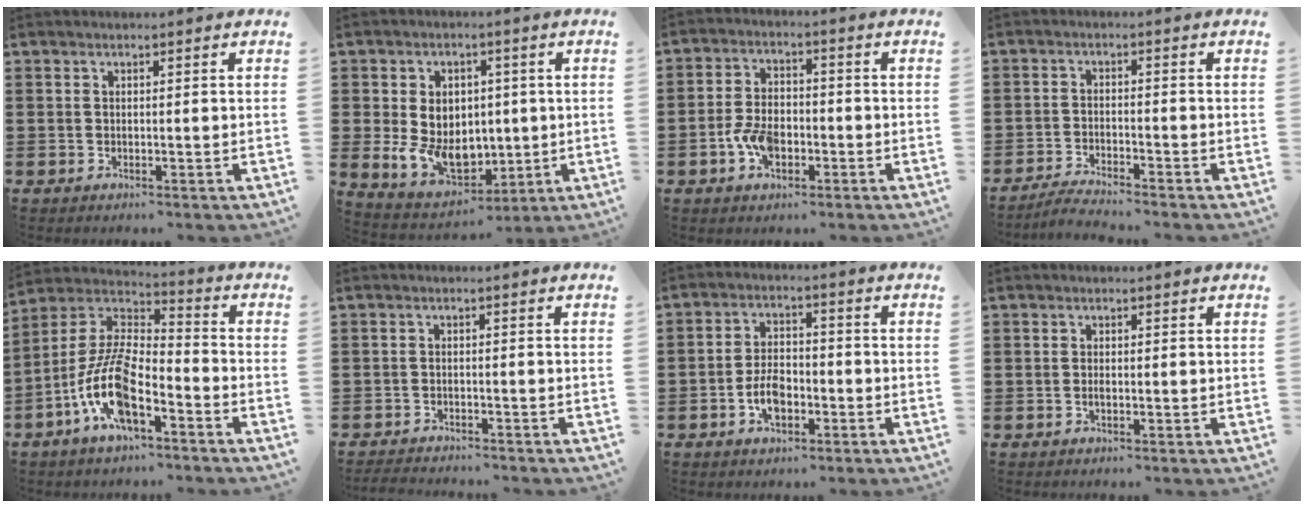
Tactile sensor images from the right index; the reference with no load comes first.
{"total": 8.5, "force": [-0.1, 6.8, 5.2], "torque": [-0.118, 0.006, -0.003]}
{"total": 5.6, "force": [-1.9, 3.3, 4.1], "torque": [-0.100, 0.000, -0.039]}
{"total": 2.9, "force": [-2.8, -0.2, 0.6], "torque": [-0.013, 0.001, -0.056]}
{"total": 11.8, "force": [-6.1, 4.1, 9.1], "torque": [-0.219, -0.011, -0.125]}
{"total": 1.9, "force": [-1.9, -0.1, 0.0], "torque": [-0.006, -0.002, -0.040]}
{"total": 5.3, "force": [-2.1, 3.0, 3.9], "torque": [-0.087, 0.003, -0.042]}
{"total": 0.7, "force": [-0.2, 0.3, 0.6], "torque": [-0.012, -0.002, -0.003]}